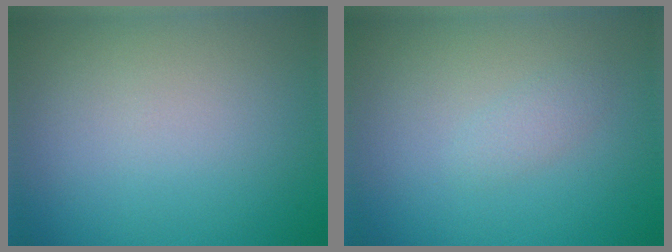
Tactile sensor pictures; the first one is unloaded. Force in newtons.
{"total": 1.0, "press": 1.0, "slide": 0.0}